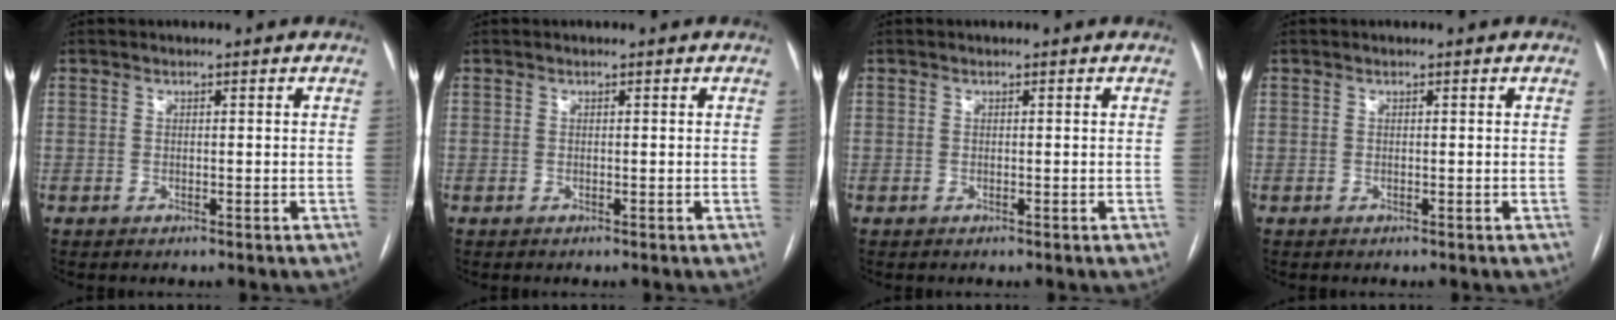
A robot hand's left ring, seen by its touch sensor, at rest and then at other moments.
{"total": 0.0}
{"total": 0.0}
{"total": 0.0}